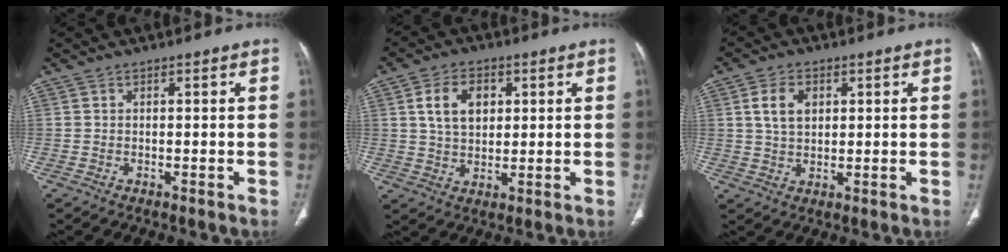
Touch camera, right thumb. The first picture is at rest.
{"total": 8.1, "force": [2.4, 5.4, 5.4], "torque": [-0.075, -0.007, 0.043]}
{"total": 5.8, "force": [1.8, 3.9, 4.0], "torque": [-0.062, -0.005, 0.034]}